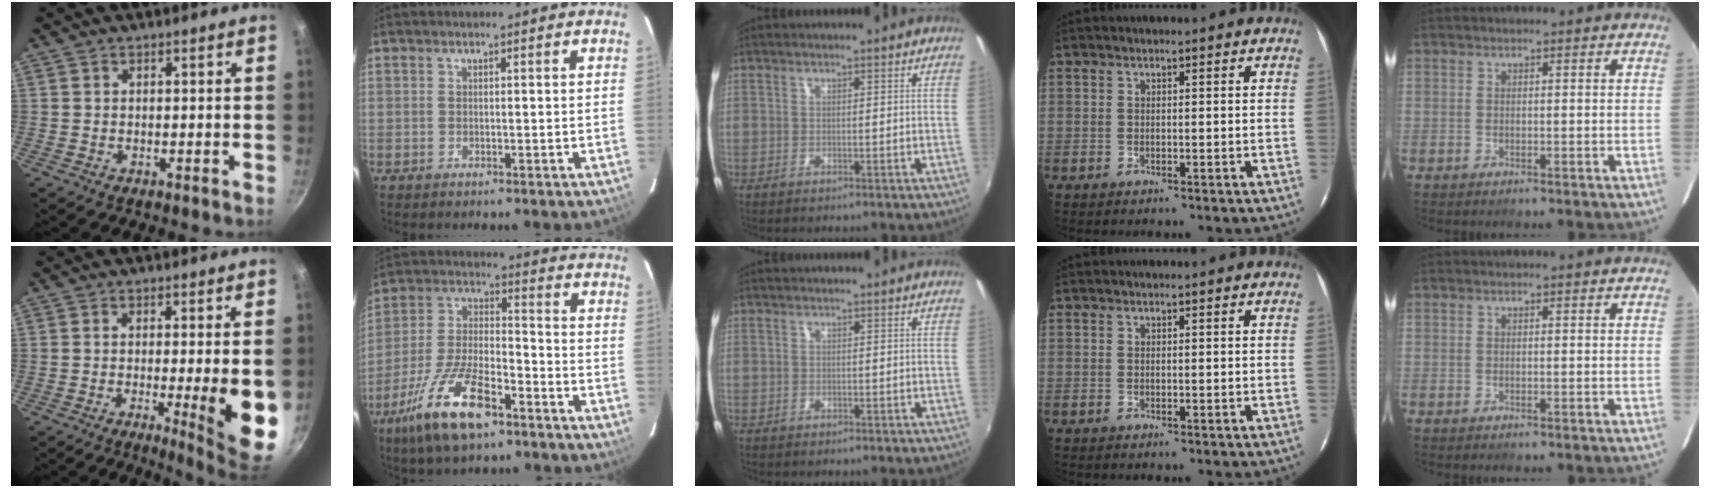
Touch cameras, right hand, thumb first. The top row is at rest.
{"thumb": {"total": 10.4, "force": [-1.7, 1.2, 10.2], "torque": [-0.131, -0.010, -0.017]}, "index": {"total": 16.5, "force": [-10.2, 6.1, 11.5], "torque": [-0.243, -0.017, -0.186]}, "middle": {"total": 0.6, "force": [-0.4, 0.4, 0.0], "torque": [-0.001, 0.000, -0.004]}}